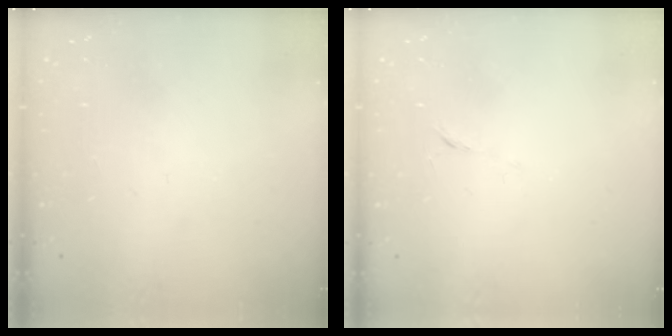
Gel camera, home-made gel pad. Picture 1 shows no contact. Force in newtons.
{"total": 3.9, "press": 3.8, "slide": 0.9}